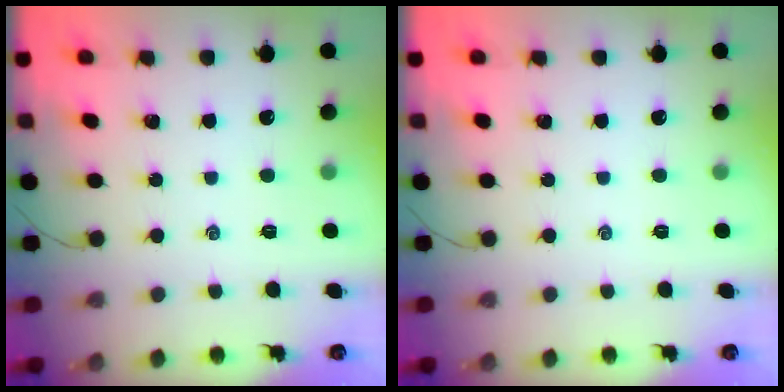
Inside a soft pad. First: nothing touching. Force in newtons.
{"total": 0.0}